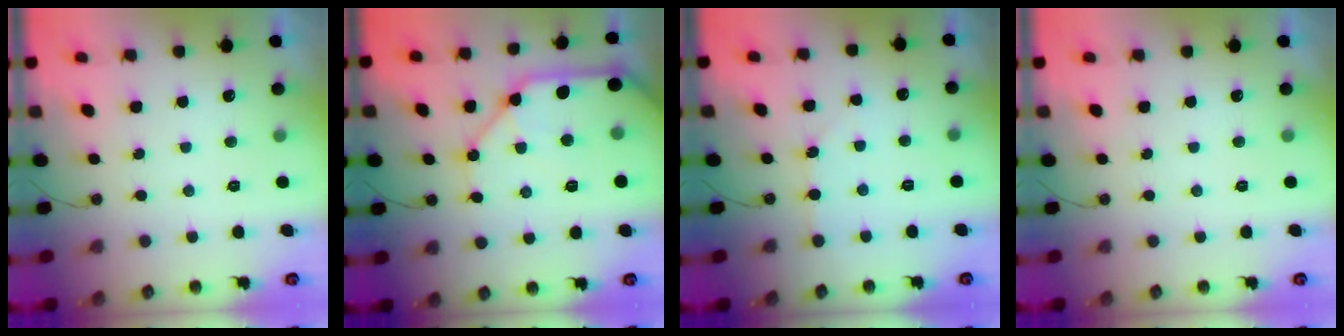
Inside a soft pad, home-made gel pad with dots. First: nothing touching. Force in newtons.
{"total": 16.7, "press": 16.6, "slide": 2.2}
{"total": 3.4, "press": 3.4, "slide": 0.5}
{"total": 0.0}